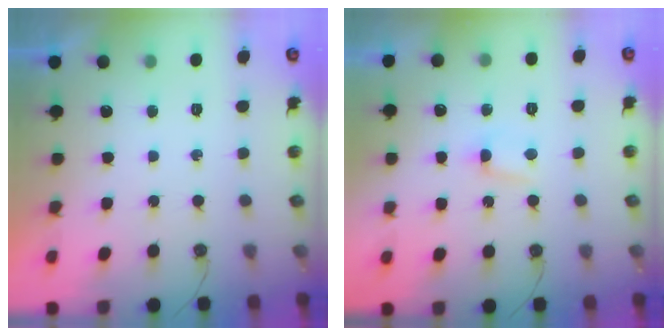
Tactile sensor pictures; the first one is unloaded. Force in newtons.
{"total": 3.7, "press": 3.7, "slide": 0.4}